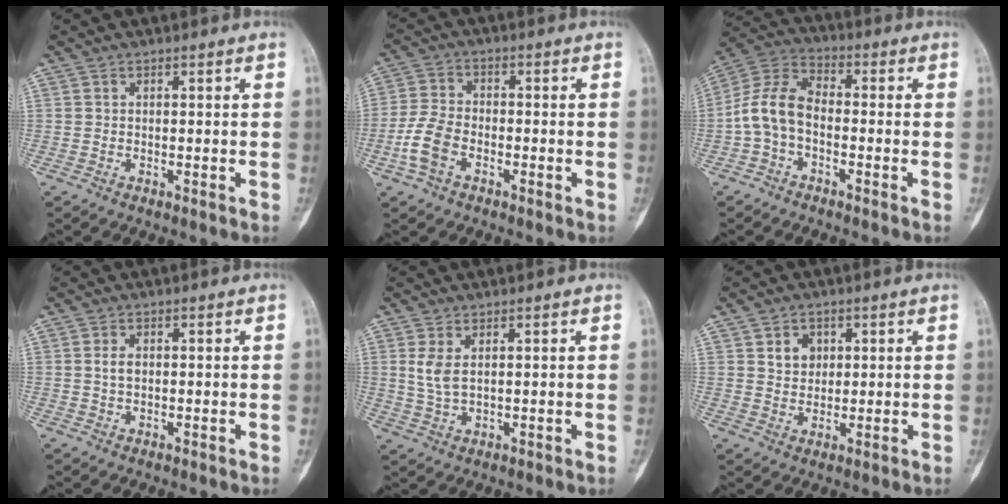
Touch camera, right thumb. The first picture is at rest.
{"total": 6.9, "force": [-2.8, 4.3, 4.6], "torque": [-0.102, 0.017, -0.061]}
{"total": 9.0, "force": [-2.1, 5.5, 6.8], "torque": [-0.136, 0.034, -0.055]}
{"total": 1.9, "force": [0.2, 1.2, 1.5], "torque": [-0.028, 0.002, 0.005]}
{"total": 3.9, "force": [1.2, 1.8, 3.2], "torque": [-0.072, -0.005, 0.033]}
{"total": 4.0, "force": [1.5, 3.3, 1.8], "torque": [-0.008, -0.007, 0.026]}